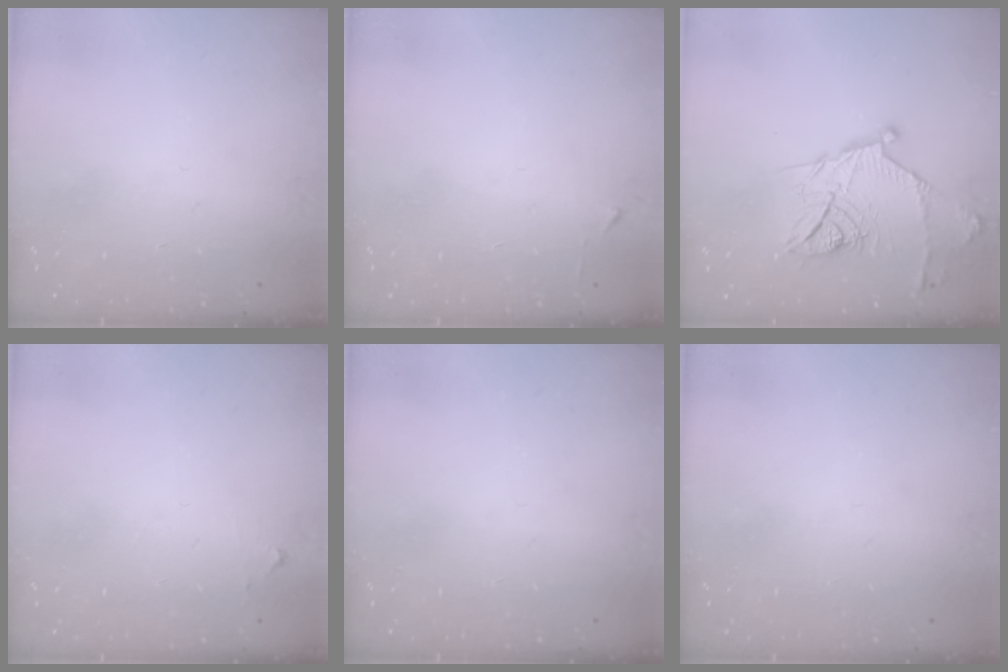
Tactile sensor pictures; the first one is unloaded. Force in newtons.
{"total": 2.4, "press": 2.4, "slide": 0.3}
{"total": 15.9, "press": 15.9, "slide": 0.3}
{"total": 5.0, "press": 5.0, "slide": 0.7}
{"total": 0.0}
{"total": 0.0}